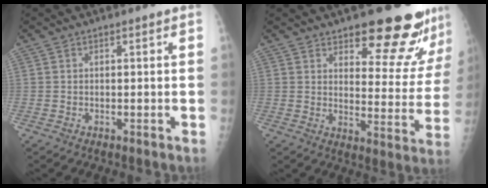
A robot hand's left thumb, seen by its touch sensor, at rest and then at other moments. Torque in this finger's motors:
{"motor_torque": [1.01, 1.03, 0.44, -0.30, 0.00]}